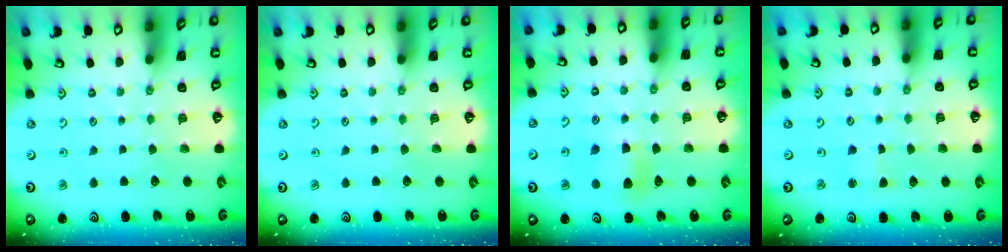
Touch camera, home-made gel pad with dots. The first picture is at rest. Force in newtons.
{"total": 0.0}
{"total": 5.4, "press": 5.4, "slide": 0.2}
{"total": 1.5, "press": 1.5, "slide": 0.1}